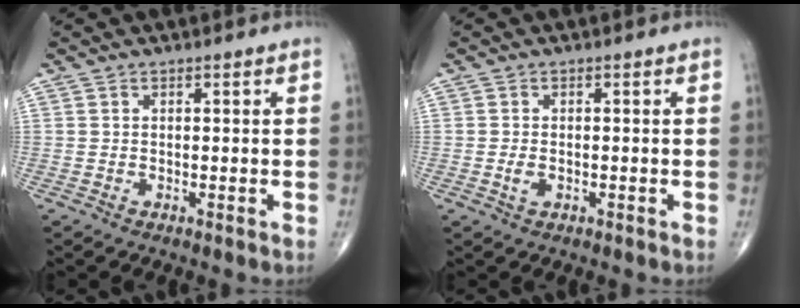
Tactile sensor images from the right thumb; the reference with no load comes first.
{"total": 1.7, "force": [-0.5, 1.0, 1.4], "torque": [-0.029, 0.000, -0.010]}